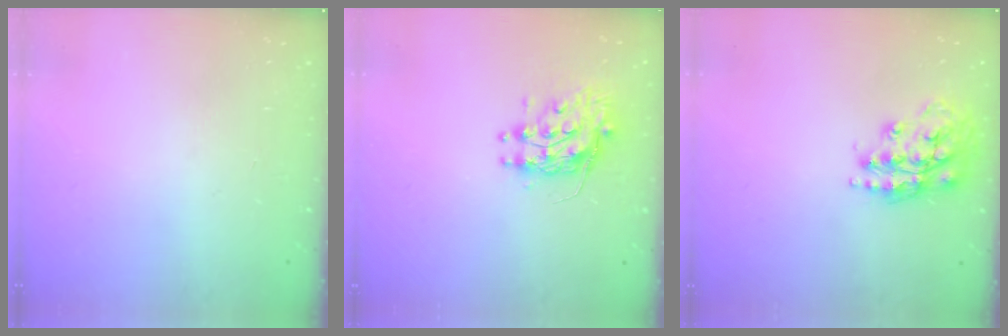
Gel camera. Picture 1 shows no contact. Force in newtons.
{"total": 10.0, "press": 9.9, "slide": 0.8}
{"total": 17.3, "press": 17.2, "slide": 1.7}